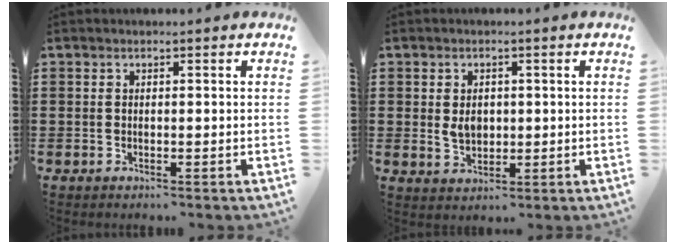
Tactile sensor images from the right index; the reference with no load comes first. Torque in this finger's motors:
{"motor_torque": [2.14, 0.00, 0.08, 0.06]}